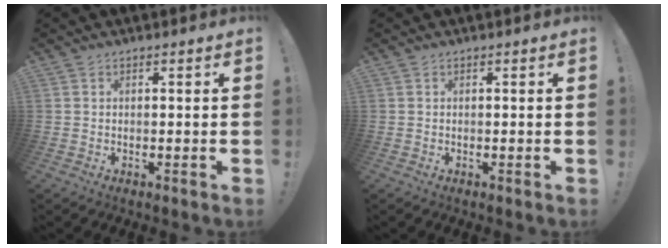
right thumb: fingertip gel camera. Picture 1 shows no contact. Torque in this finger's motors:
{"motor_torque": [0.09, -0.03, 0.10, -0.07, 0.00]}